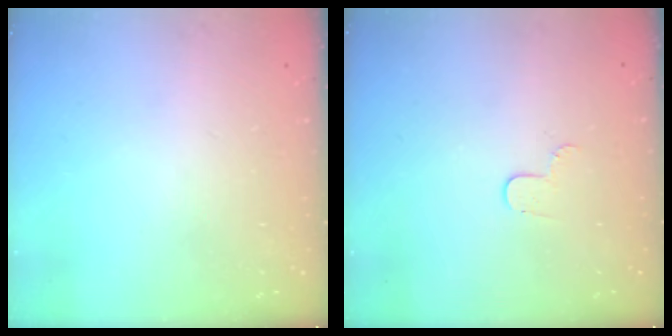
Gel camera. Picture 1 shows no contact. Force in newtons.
{"total": 4.0, "press": 3.9, "slide": 0.3}